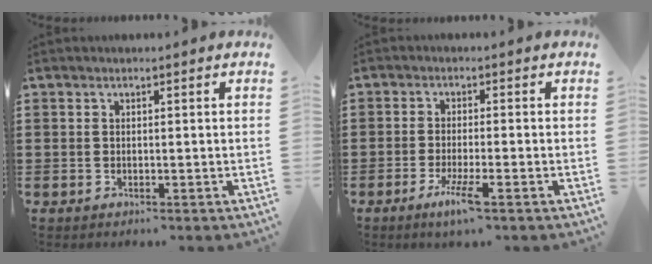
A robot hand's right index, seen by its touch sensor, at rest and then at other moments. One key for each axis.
{"total": 4.3, "fx": -2.4, "fy": 0.1, "fz": 3.6, "tx": -0.079, "ty": -0.018, "tz": -0.044}